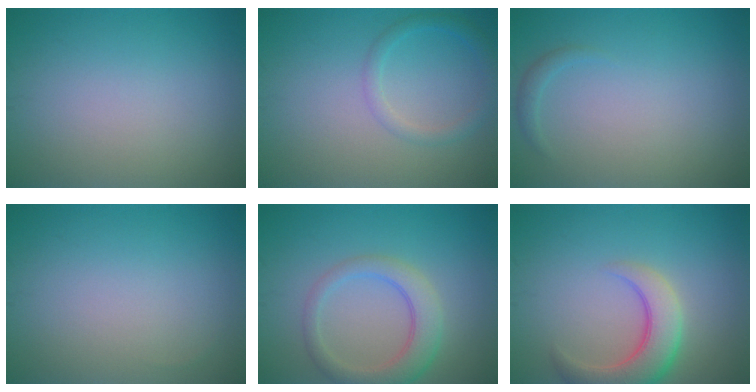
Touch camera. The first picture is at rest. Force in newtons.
{"total": 1.9, "press": 1.9, "slide": 0.2}
{"total": 0.8, "press": 0.8, "slide": 0.0}
{"total": 0.0}
{"total": 4.1, "press": 4.0, "slide": 0.3}
{"total": 5.4, "press": 5.4, "slide": 0.4}